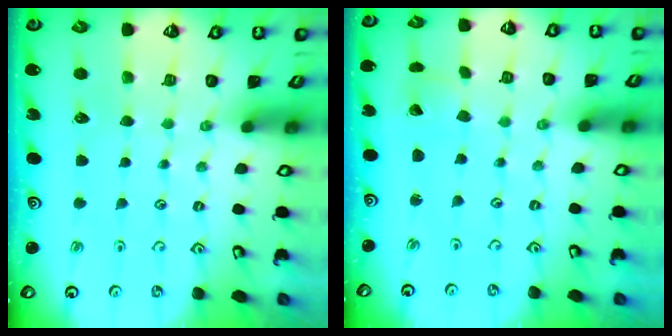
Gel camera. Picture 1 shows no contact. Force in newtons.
{"total": 2.0, "press": 2.0, "slide": 0.2}